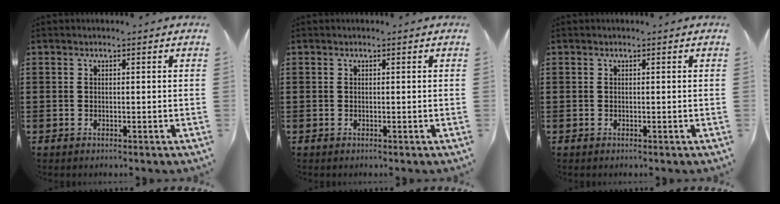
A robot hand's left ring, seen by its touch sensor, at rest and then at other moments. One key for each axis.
{"total": 0.0}
{"total": 0.0}